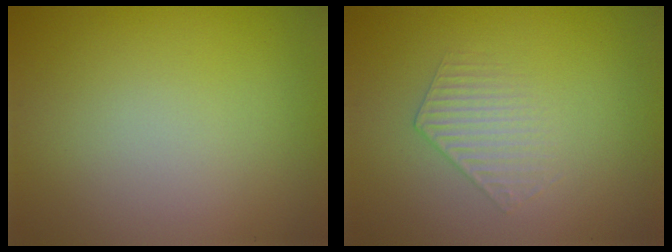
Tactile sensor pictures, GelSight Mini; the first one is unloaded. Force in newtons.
{"total": 1.3, "press": 0.6, "slide": 1.2}